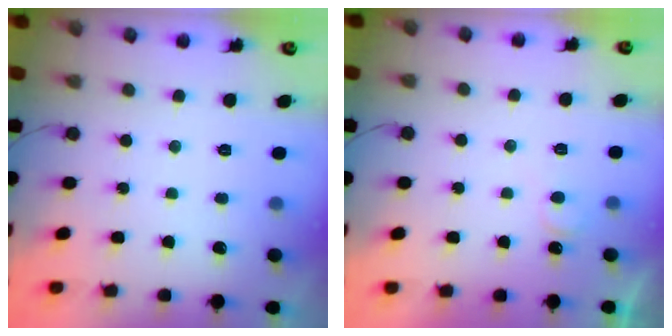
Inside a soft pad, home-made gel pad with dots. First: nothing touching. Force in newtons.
{"total": 4.4, "press": 4.3, "slide": 0.4}